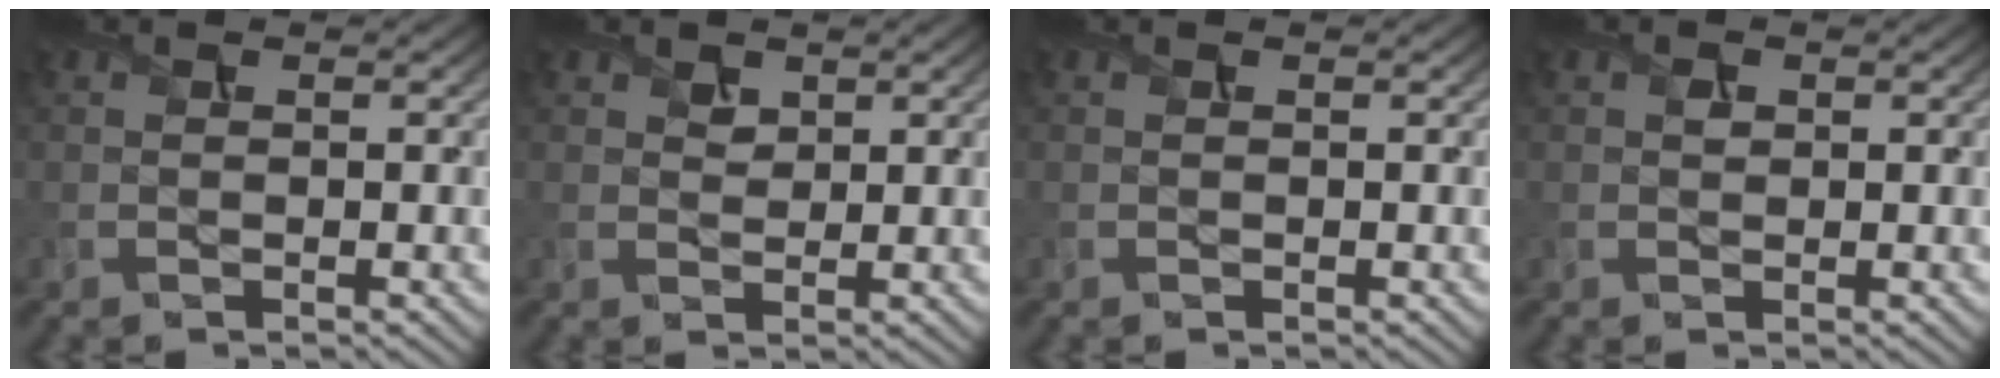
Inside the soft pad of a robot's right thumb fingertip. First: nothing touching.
{"total": 1.6, "force": [1.0, 1.1, 0.6], "torque": [-0.014, -0.003, 0.019]}
{"total": 0.0}
{"total": 0.8, "force": [0.2, 0.7, 0.4], "torque": [-0.009, -0.003, 0.003]}